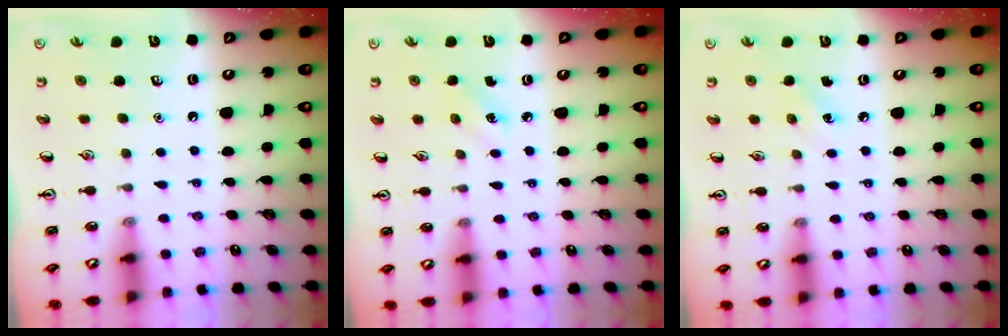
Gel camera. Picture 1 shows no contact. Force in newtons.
{"total": 2.3, "press": 2.2, "slide": 0.8}
{"total": 4.3, "press": 4.1, "slide": 1.4}